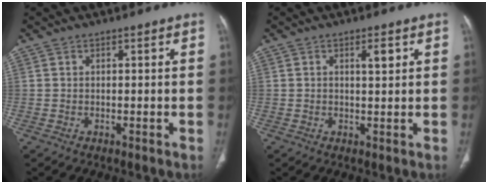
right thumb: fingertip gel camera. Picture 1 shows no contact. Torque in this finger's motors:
{"motor_torque": [0.50, 0.80, 0.59, 0.39, 0.00]}